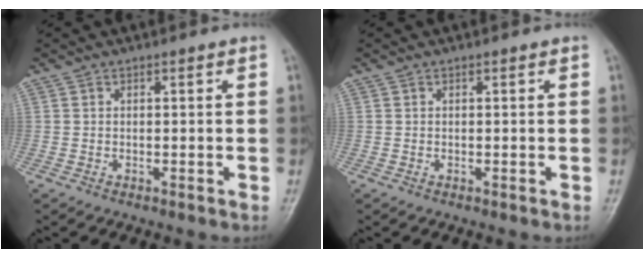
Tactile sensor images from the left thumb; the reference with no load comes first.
{"total": 0.0}